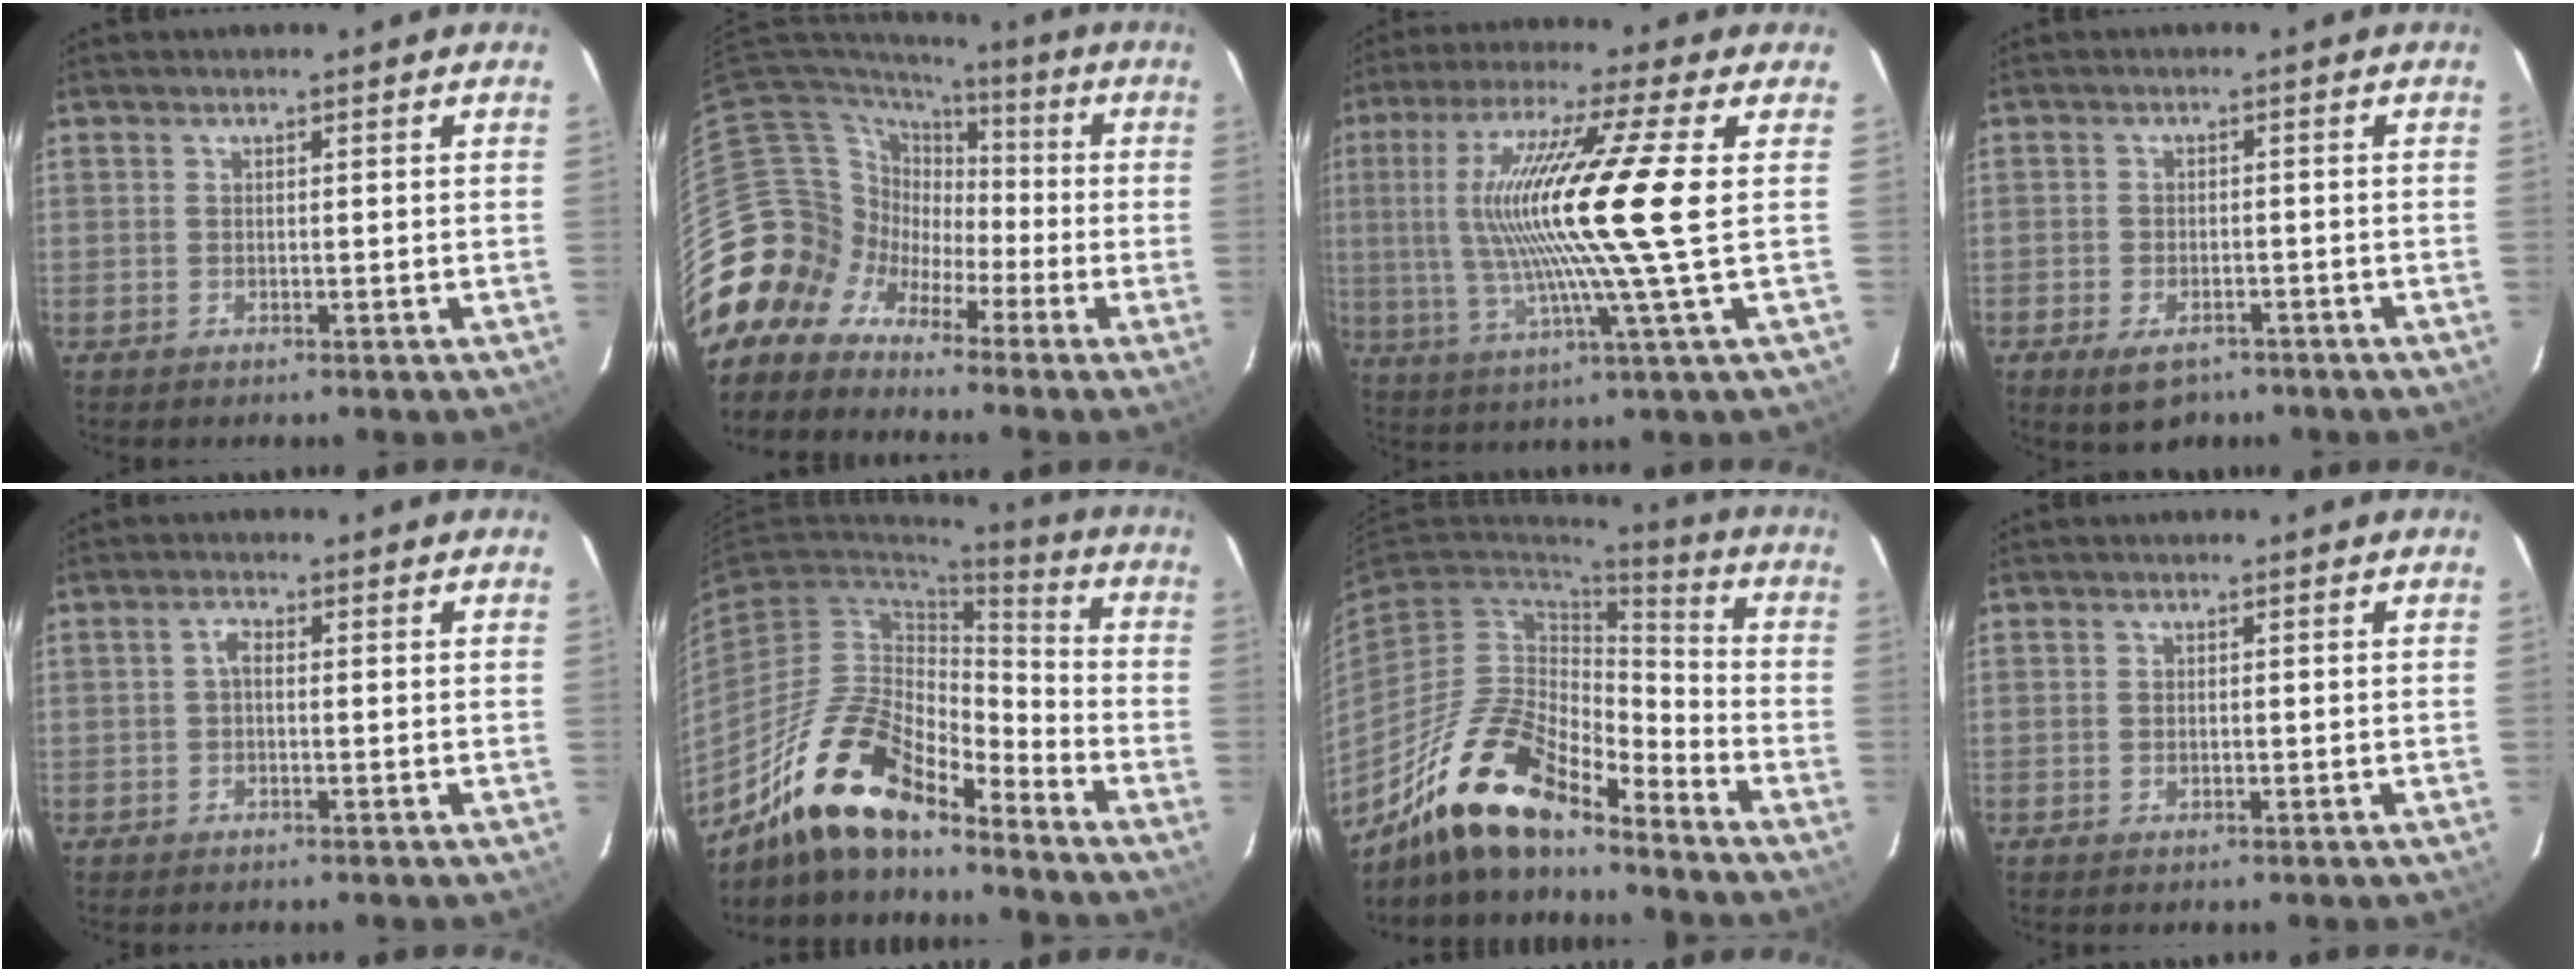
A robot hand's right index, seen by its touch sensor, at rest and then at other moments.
{"total": 9.9, "force": [-4.6, 8.8, 0.4], "torque": [-0.032, 0.045, -0.110]}
{"total": 17.5, "force": [1.4, -1.2, 17.4], "torque": [-0.322, -0.003, 0.026]}
{"total": 6.0, "force": [-3.9, 3.4, 3.0], "torque": [-0.068, -0.008, -0.058]}
{"total": 1.5, "force": [-0.2, 0.8, 1.2], "torque": [-0.026, 0.008, -0.007]}
{"total": 16.6, "force": [-13.1, 5.3, 8.7], "torque": [-0.173, 0.002, -0.250]}
{"total": 16.9, "force": [-13.4, 5.0, 9.0], "torque": [-0.184, -0.005, -0.256]}
{"total": 0.7, "force": [-0.2, 0.5, 0.4], "torque": [-0.006, 0.001, -0.002]}